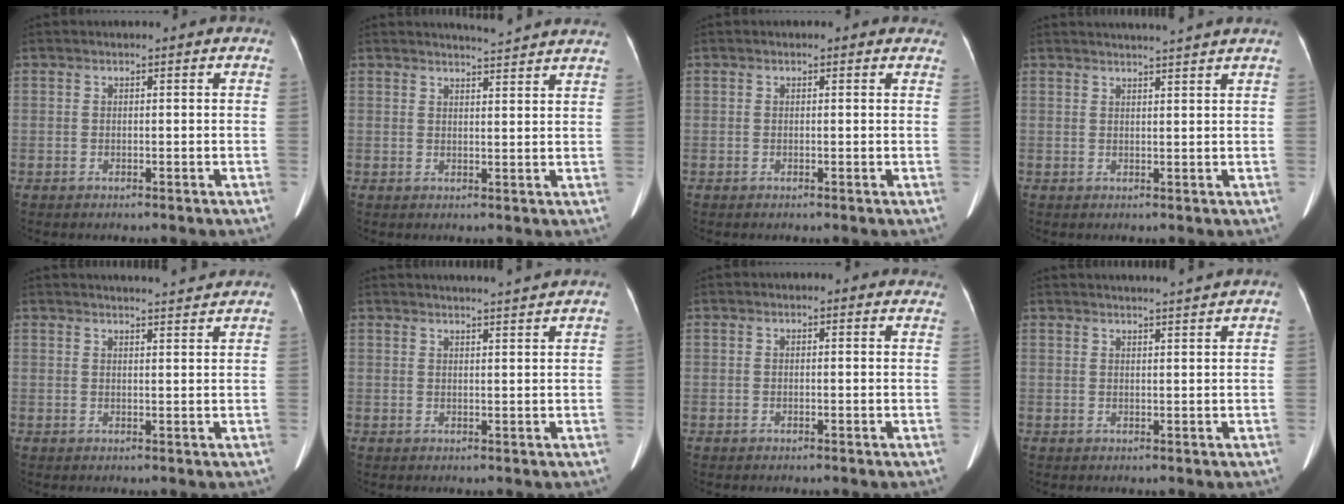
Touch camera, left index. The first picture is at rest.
{"total": 5.9, "force": [5.7, -0.6, 1.3], "torque": [-0.024, 0.004, 0.061]}
{"total": 0.6, "force": [0.4, 0.4, 0.1], "torque": [-0.002, -0.003, -0.006]}
{"total": 6.2, "force": [5.7, -1.2, 2.2], "torque": [-0.026, 0.011, 0.064]}
{"total": 6.2, "force": [6.0, -0.5, 1.3], "torque": [-0.020, 0.006, 0.070]}
{"total": 6.1, "force": [5.7, -1.2, 1.7], "torque": [-0.023, 0.004, 0.068]}
{"total": 1.5, "force": [1.3, 0.7, 0.2], "torque": [-0.002, -0.005, -0.004]}
{"total": 5.2, "force": [4.8, -1.2, 1.5], "torque": [-0.019, 0.005, 0.058]}